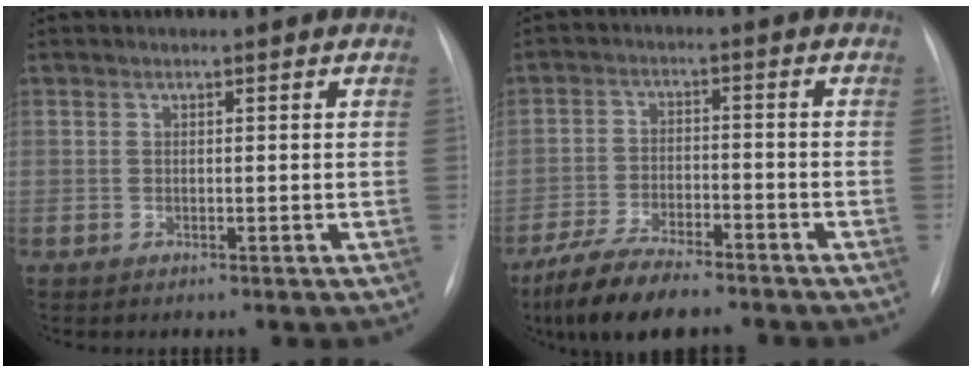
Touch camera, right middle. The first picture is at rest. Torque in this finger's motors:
{"motor_torque": [1.17, -0.97, 0.23, 0.10]}